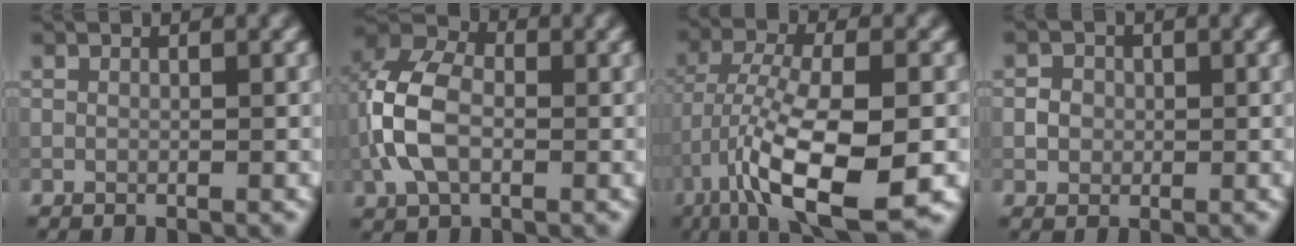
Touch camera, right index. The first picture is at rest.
{"total": 7.2, "force": [-1.0, 4.7, 5.4], "torque": [-0.130, 0.010, -0.032]}
{"total": 11.8, "force": [-5.1, 3.9, 9.8], "torque": [-0.183, -0.005, -0.091]}
{"total": 1.5, "force": [-0.1, 1.4, 0.5], "torque": [-0.003, -0.003, -0.004]}